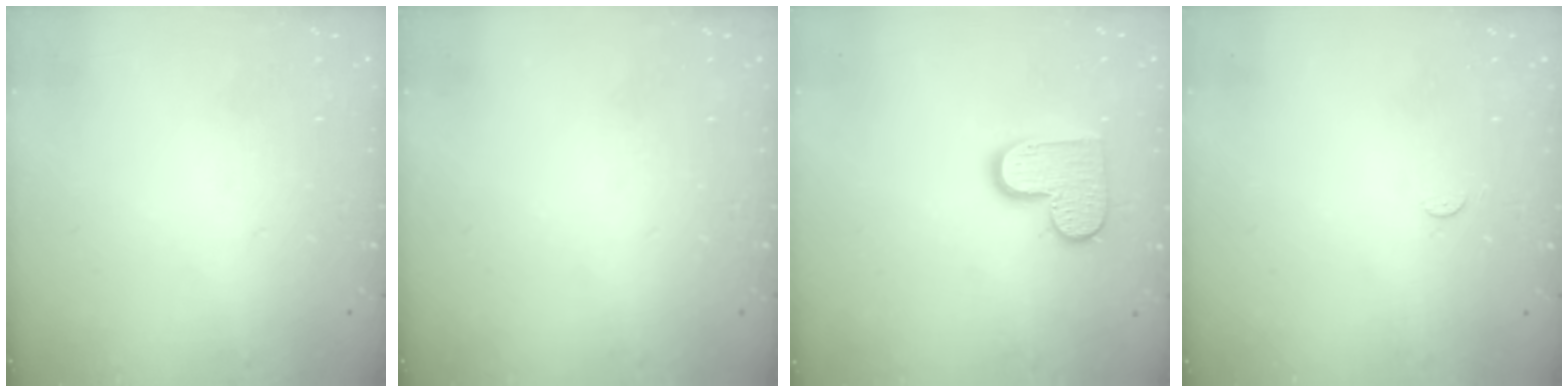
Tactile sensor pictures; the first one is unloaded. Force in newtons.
{"total": 0.0}
{"total": 10.5, "press": 10.5, "slide": 0.5}
{"total": 2.5, "press": 2.5, "slide": 0.3}